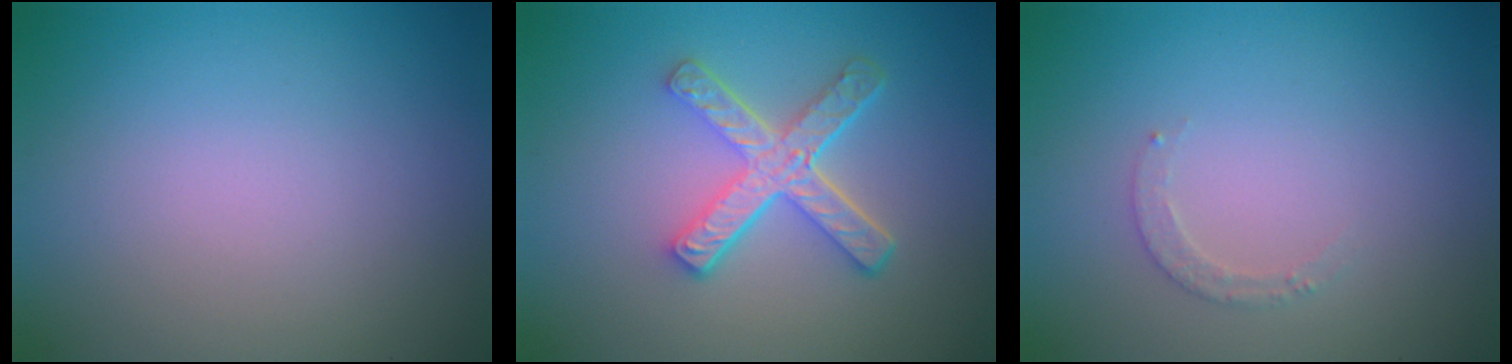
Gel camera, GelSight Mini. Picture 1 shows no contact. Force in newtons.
{"total": 4.9, "press": 3.5, "slide": 3.4}
{"total": 1.3, "press": 1.2, "slide": 0.2}